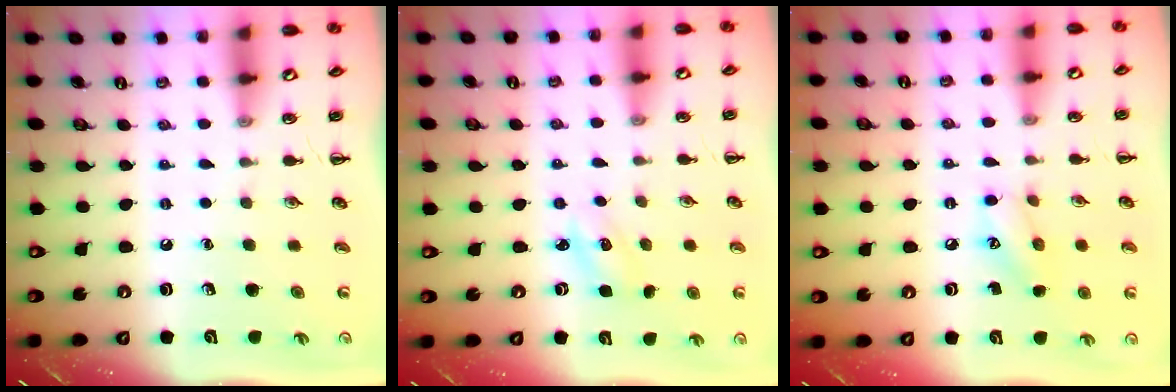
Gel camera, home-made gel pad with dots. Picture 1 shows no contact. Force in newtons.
{"total": 2.9, "press": 2.8, "slide": 0.9}
{"total": 9.1, "press": 9.0, "slide": 1.5}